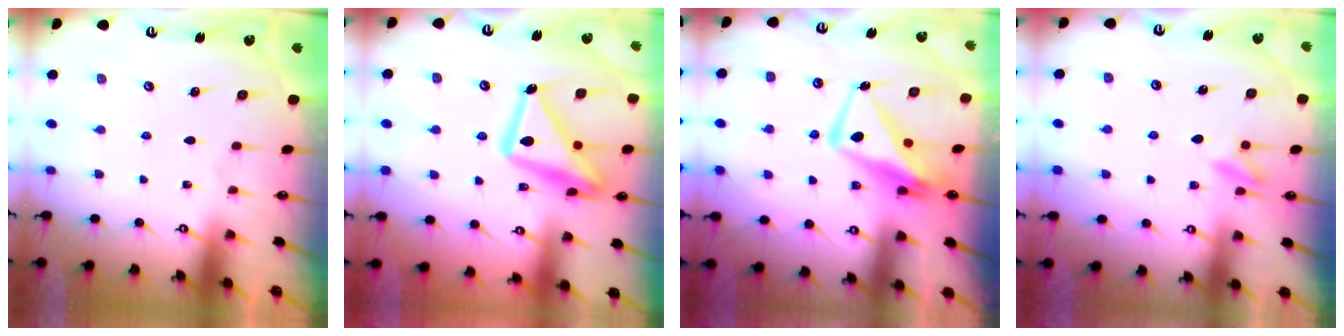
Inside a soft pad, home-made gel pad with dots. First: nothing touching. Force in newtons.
{"total": 17.9, "press": 17.9, "slide": 1.2}
{"total": 11.5, "press": 11.4, "slide": 1.2}
{"total": 9.5, "press": 9.4, "slide": 1.5}